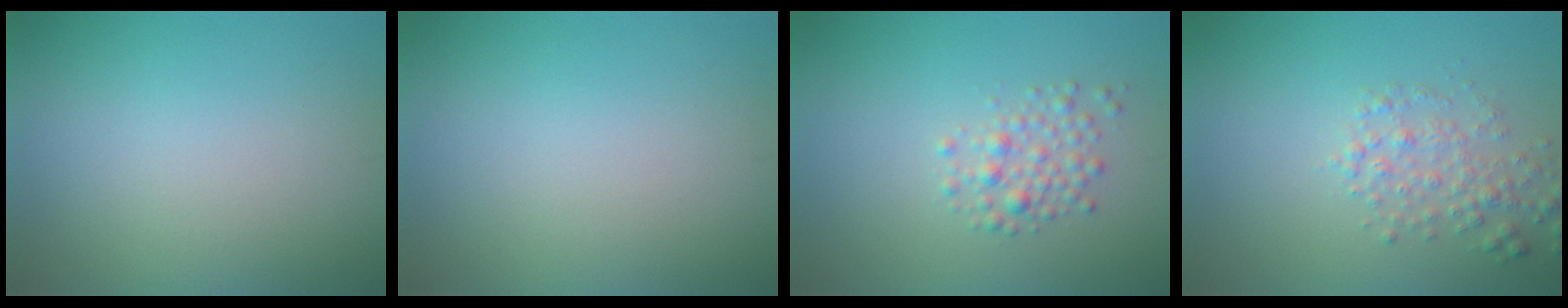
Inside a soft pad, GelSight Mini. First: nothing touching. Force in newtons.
{"total": 0.0}
{"total": 2.1, "press": 2.1, "slide": 0.1}
{"total": 2.5, "press": 2.5, "slide": 0.1}